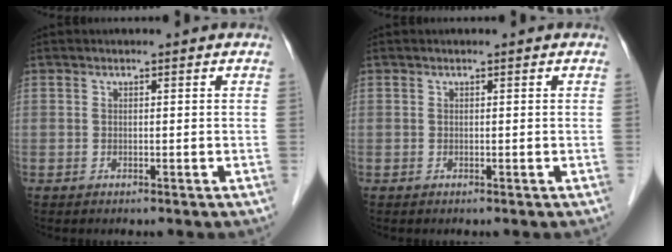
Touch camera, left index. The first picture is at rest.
{"total": 0.0}